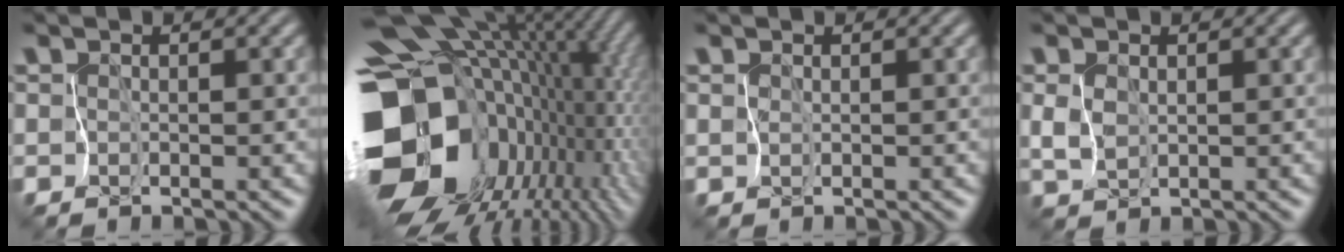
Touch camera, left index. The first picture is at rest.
{"total": 18.6, "force": [-1.2, 13.1, 13.1], "torque": [-0.287, -0.021, 0.003]}
{"total": 0.0}
{"total": 0.9, "force": [0.3, 0.5, 0.6], "torque": [-0.043, -0.007, 0.026]}